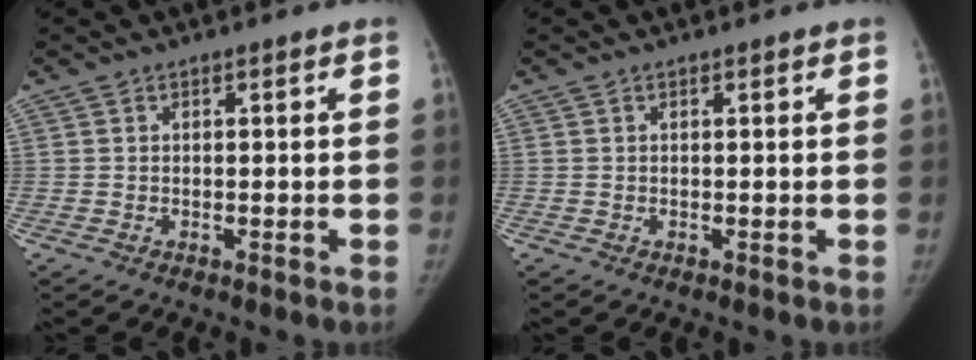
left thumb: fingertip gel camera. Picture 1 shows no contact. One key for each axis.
{"total": 0.0}